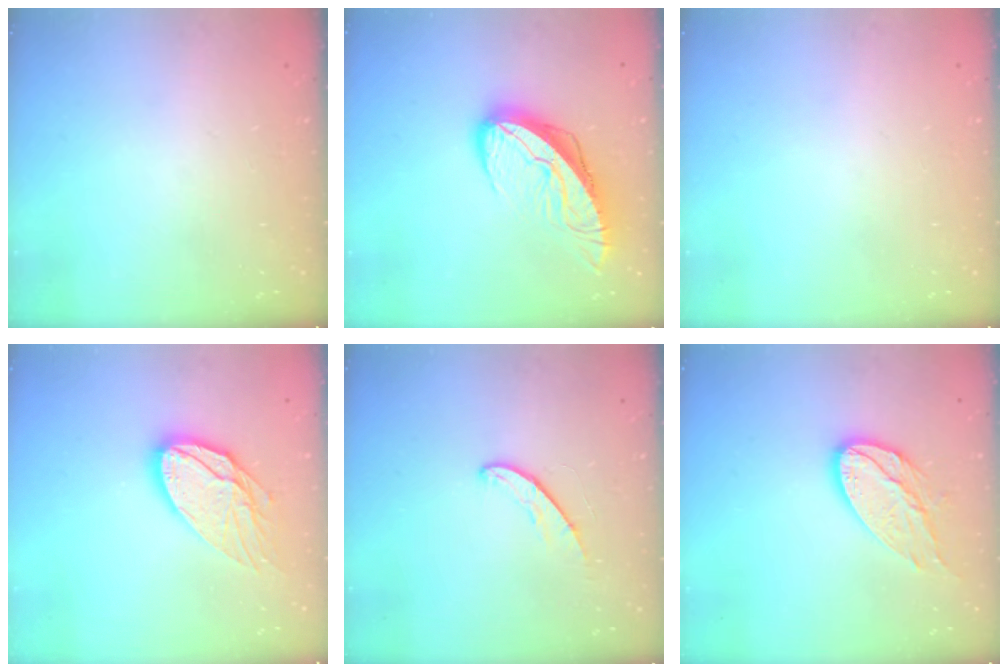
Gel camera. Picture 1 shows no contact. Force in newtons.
{"total": 11.1, "press": 11.0, "slide": 1.3}
{"total": 0.0}
{"total": 15.3, "press": 15.2, "slide": 1.3}
{"total": 5.6, "press": 5.5, "slide": 0.5}
{"total": 12.8, "press": 12.7, "slide": 0.8}